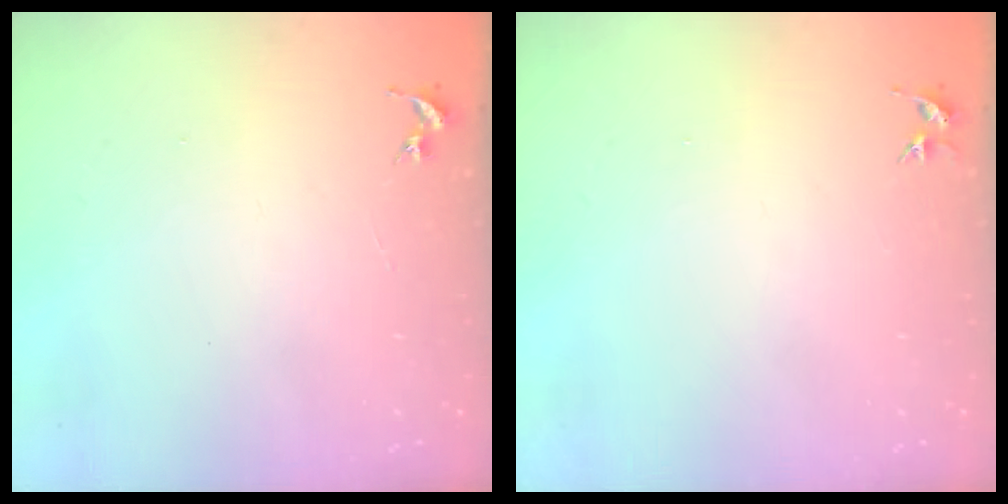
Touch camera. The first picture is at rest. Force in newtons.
{"total": 3.4, "press": 3.4, "slide": 0.4}